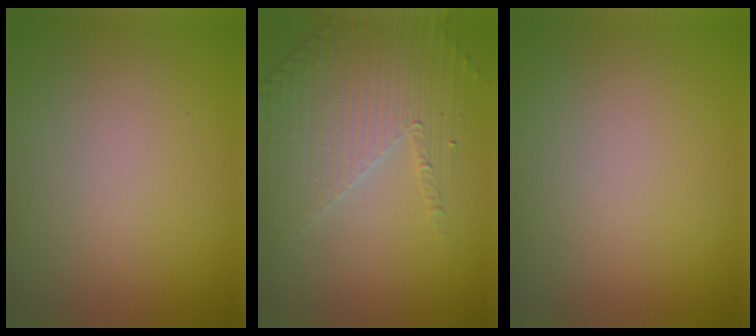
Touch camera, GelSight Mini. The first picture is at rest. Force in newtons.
{"total": 3.6, "press": 3.6, "slide": 0.7}
{"total": 0.0}